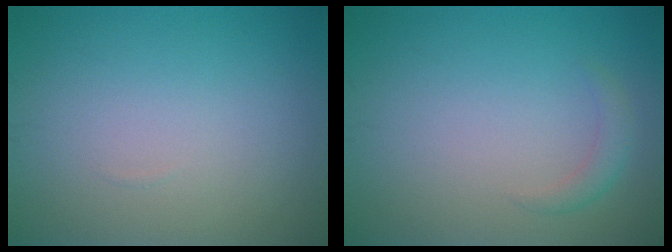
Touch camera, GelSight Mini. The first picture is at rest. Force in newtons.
{"total": 1.3, "press": 1.3, "slide": 0.1}